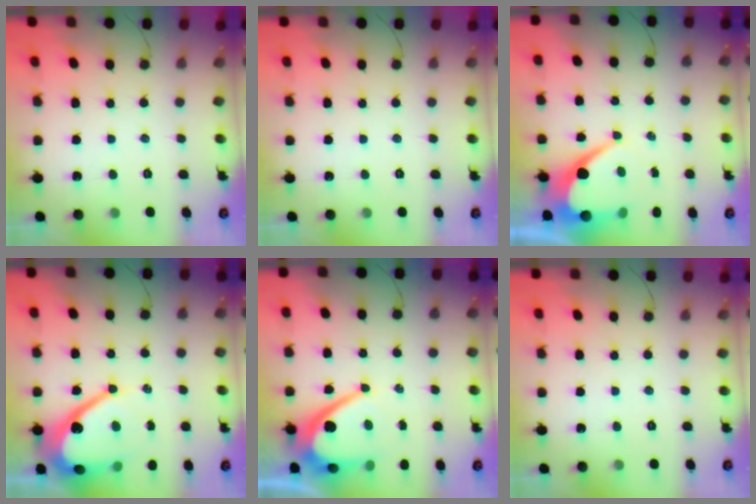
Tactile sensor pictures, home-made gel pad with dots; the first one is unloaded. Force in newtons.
{"total": 0.0}
{"total": 11.3, "press": 11.2, "slide": 1.2}
{"total": 15.5, "press": 15.4, "slide": 1.5}
{"total": 12.2, "press": 12.2, "slide": 1.1}
{"total": 0.0}